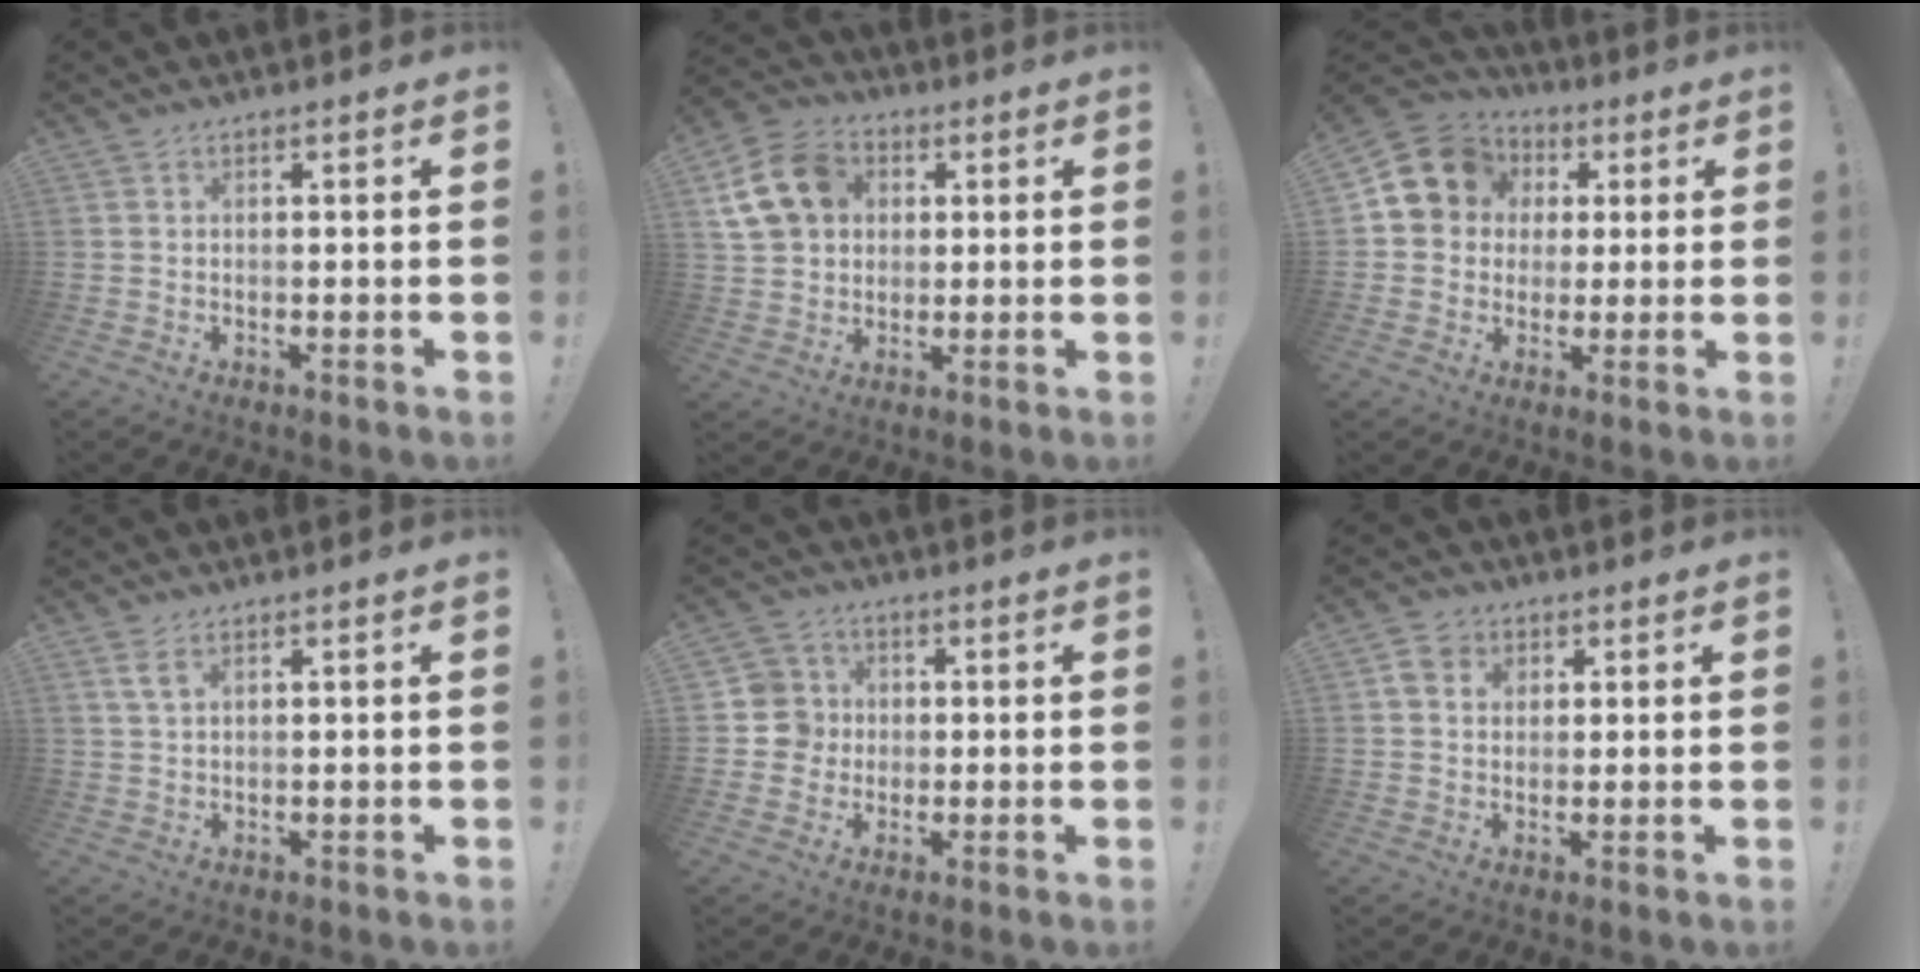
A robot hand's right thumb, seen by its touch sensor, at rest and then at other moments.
{"total": 15.2, "force": [4.5, 12.4, 7.5], "torque": [-0.114, -0.003, 0.095]}
{"total": 11.9, "force": [3.3, 10.6, 4.4], "torque": [-0.072, -0.007, 0.068]}
{"total": 3.2, "force": [1.7, 1.1, 2.5], "torque": [-0.044, -0.003, 0.030]}
{"total": 7.6, "force": [0.0, 7.5, 1.1], "torque": [-0.019, 0.006, 0.003]}
{"total": 6.2, "force": [2.3, 5.0, 2.9], "torque": [-0.046, 0.002, 0.045]}